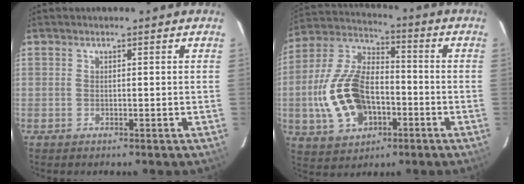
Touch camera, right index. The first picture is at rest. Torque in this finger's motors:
{"motor_torque": [1.38, -0.76, 0.47, 0.10]}